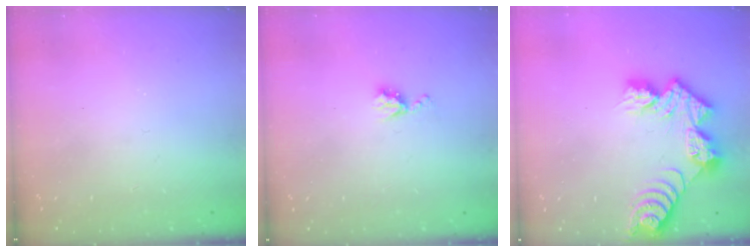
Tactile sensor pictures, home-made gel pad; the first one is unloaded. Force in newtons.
{"total": 5.2, "press": 5.2, "slide": 0.5}
{"total": 11.0, "press": 11.0, "slide": 0.8}